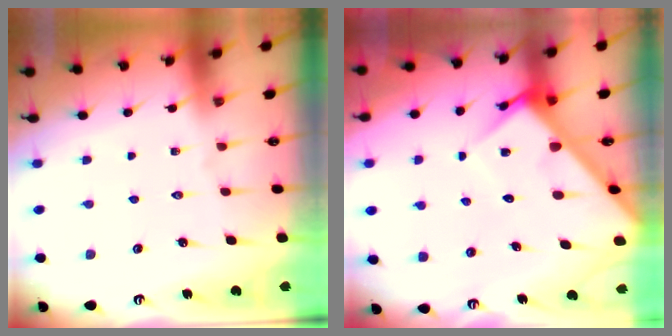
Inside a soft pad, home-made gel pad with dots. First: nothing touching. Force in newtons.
{"total": 5.9, "press": 5.8, "slide": 0.6}